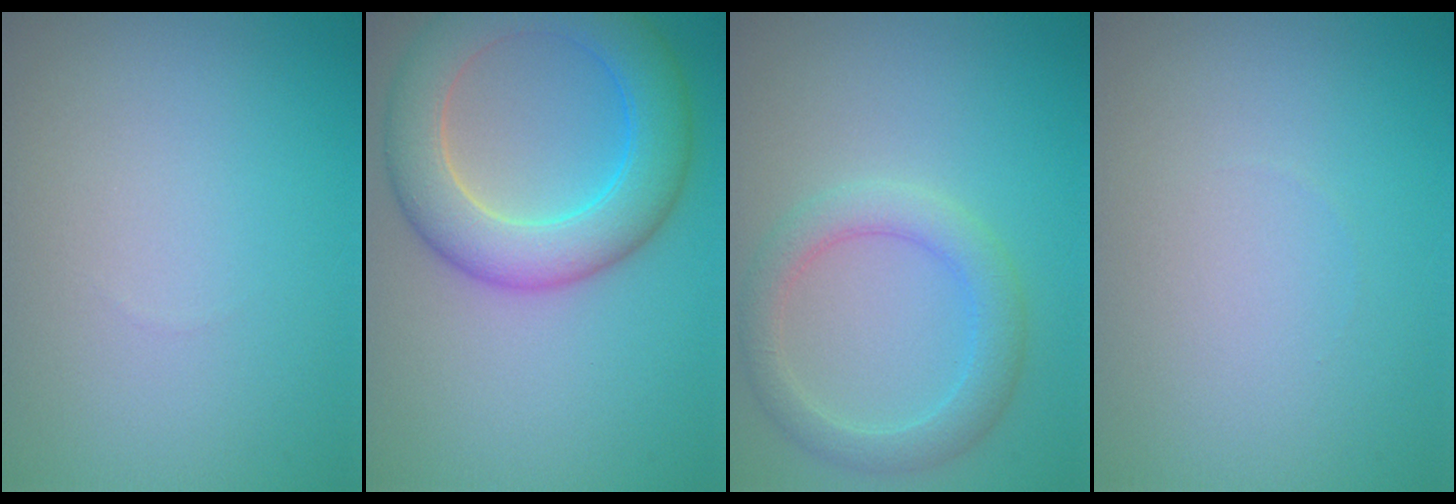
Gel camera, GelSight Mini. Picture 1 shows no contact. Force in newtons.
{"total": 7.6, "press": 7.6, "slide": 0.2}
{"total": 3.3, "press": 3.3, "slide": 0.3}
{"total": 0.0}